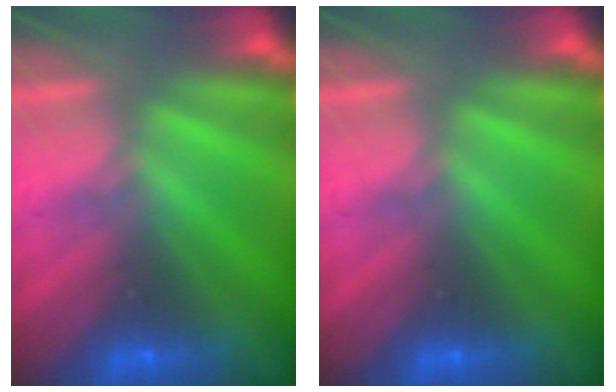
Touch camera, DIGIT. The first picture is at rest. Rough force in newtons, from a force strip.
{"total": 0.0}